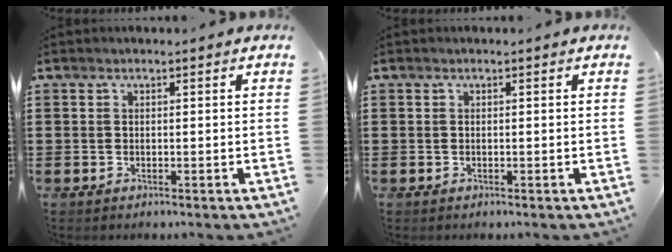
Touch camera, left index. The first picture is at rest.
{"total": 0.0}